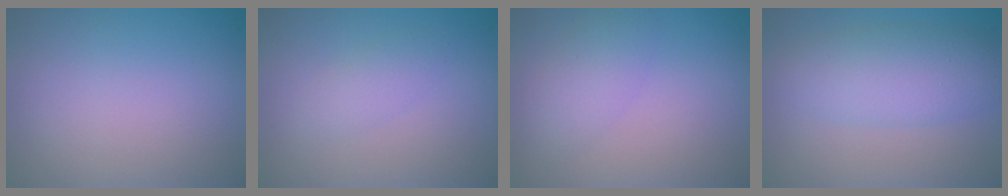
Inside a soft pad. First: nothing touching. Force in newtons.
{"total": 1.5, "press": 1.5, "slide": 0.1}
{"total": 2.7, "press": 2.7, "slide": 0.1}
{"total": 4.9, "press": 4.9, "slide": 0.2}